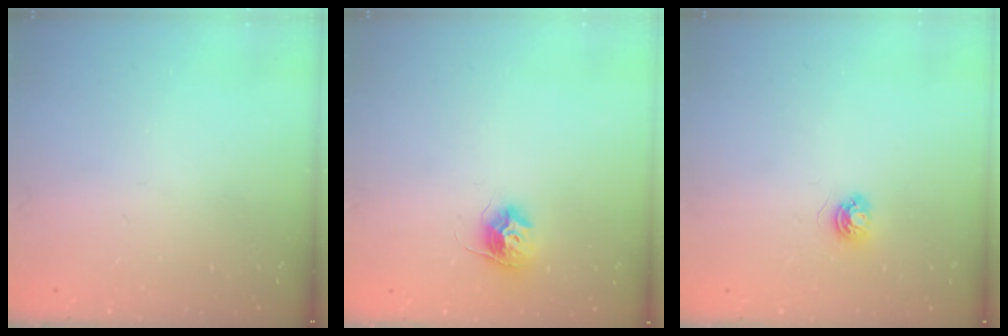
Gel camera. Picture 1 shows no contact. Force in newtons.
{"total": 9.3, "press": 9.3, "slide": 0.5}
{"total": 3.7, "press": 3.7, "slide": 0.5}